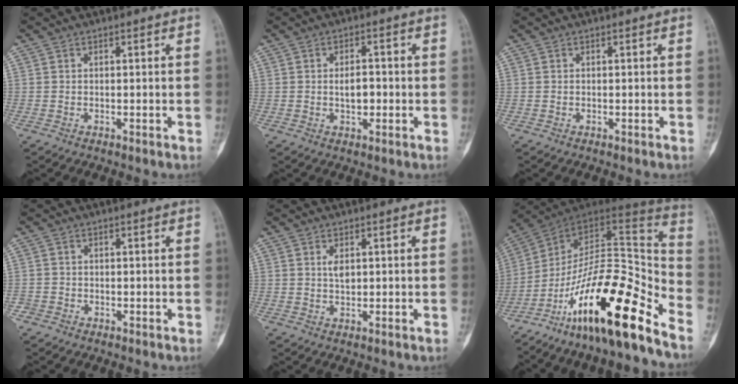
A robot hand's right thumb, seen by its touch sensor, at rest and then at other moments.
{"total": 2.9, "force": [-0.3, 1.7, 2.3], "torque": [-0.029, 0.007, -0.005]}
{"total": 0.0}
{"total": 1.3, "force": [-0.8, 1.0, -0.2], "torque": [0.007, 0.006, -0.022]}
{"total": 2.0, "force": [0.5, 1.0, 1.6], "torque": [-0.027, -0.006, 0.010]}
{"total": 24.6, "force": [-16.4, 6.0, 17.4], "torque": [-0.250, 0.094, -0.272]}